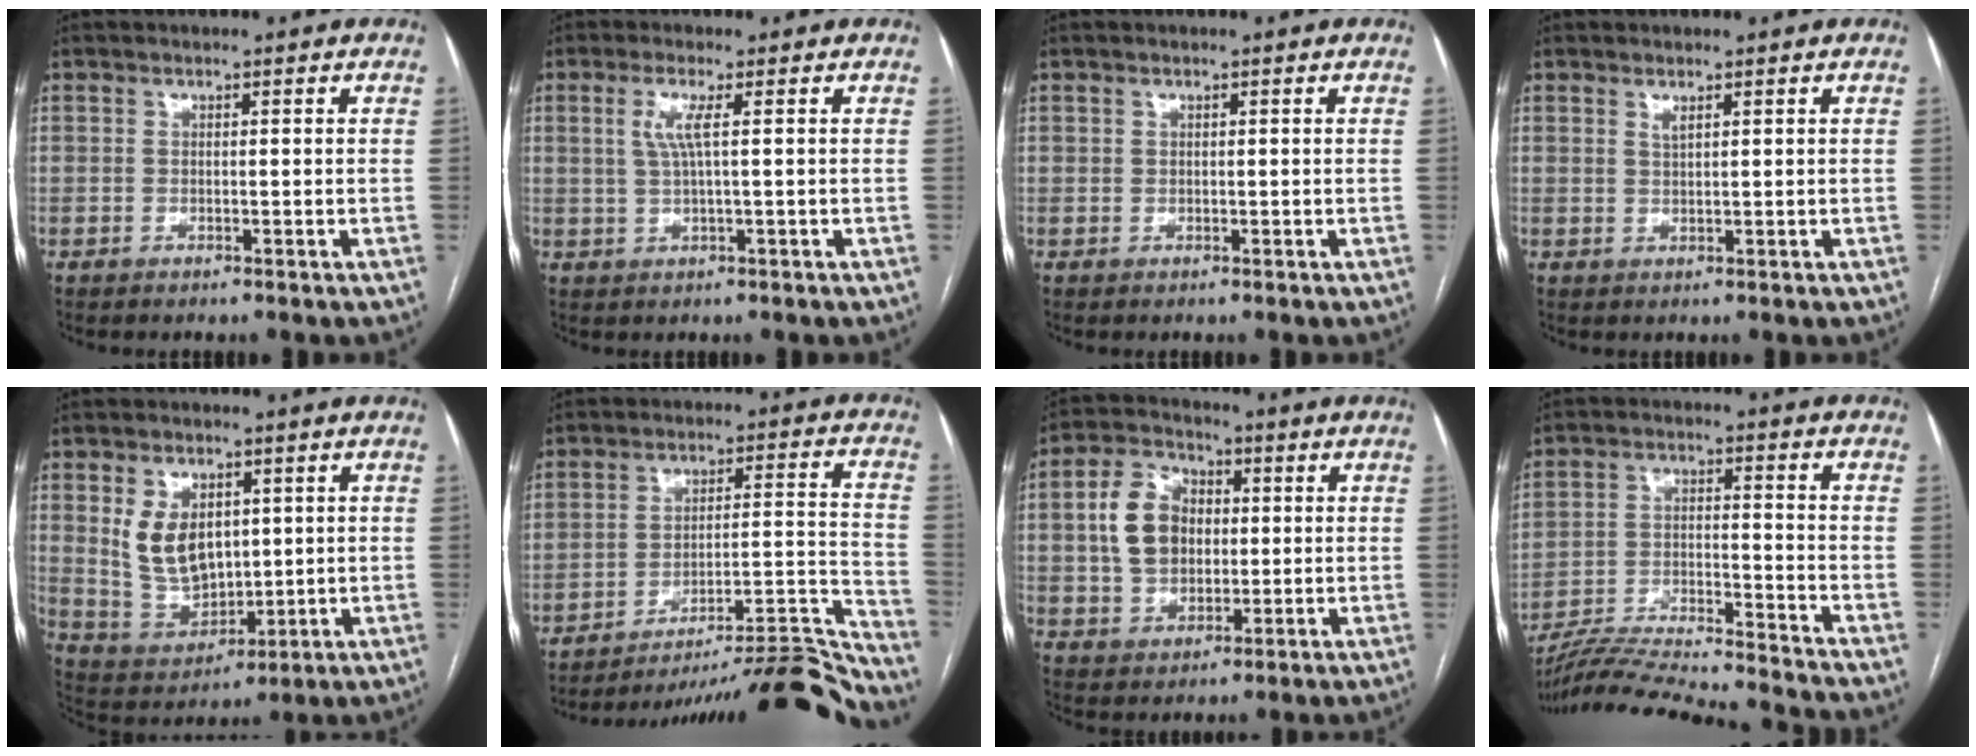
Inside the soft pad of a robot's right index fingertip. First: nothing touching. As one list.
[{"total": 3.3, "force": [0.8, -0.1, 3.2], "torque": [-0.073, 0.004, 0.018]}, {"total": 0.0}, {"total": 1.0, "force": [0.7, 0.1, 0.7], "torque": [-0.017, -0.004, 0.015]}, {"total": 9.7, "force": [2.4, 6.5, 6.8], "torque": [-0.138, 0.008, 0.065]}, {"total": 23.6, "force": [-22.4, -0.5, 7.3], "torque": [-0.033, 0.018, -0.313]}, {"total": 9.7, "force": [1.0, 7.2, 6.4], "torque": [-0.141, 0.028, 0.023]}, {"total": 17.2, "force": [-16.4, -0.6, 5.0], "torque": [-0.099, -0.012, -0.266]}]